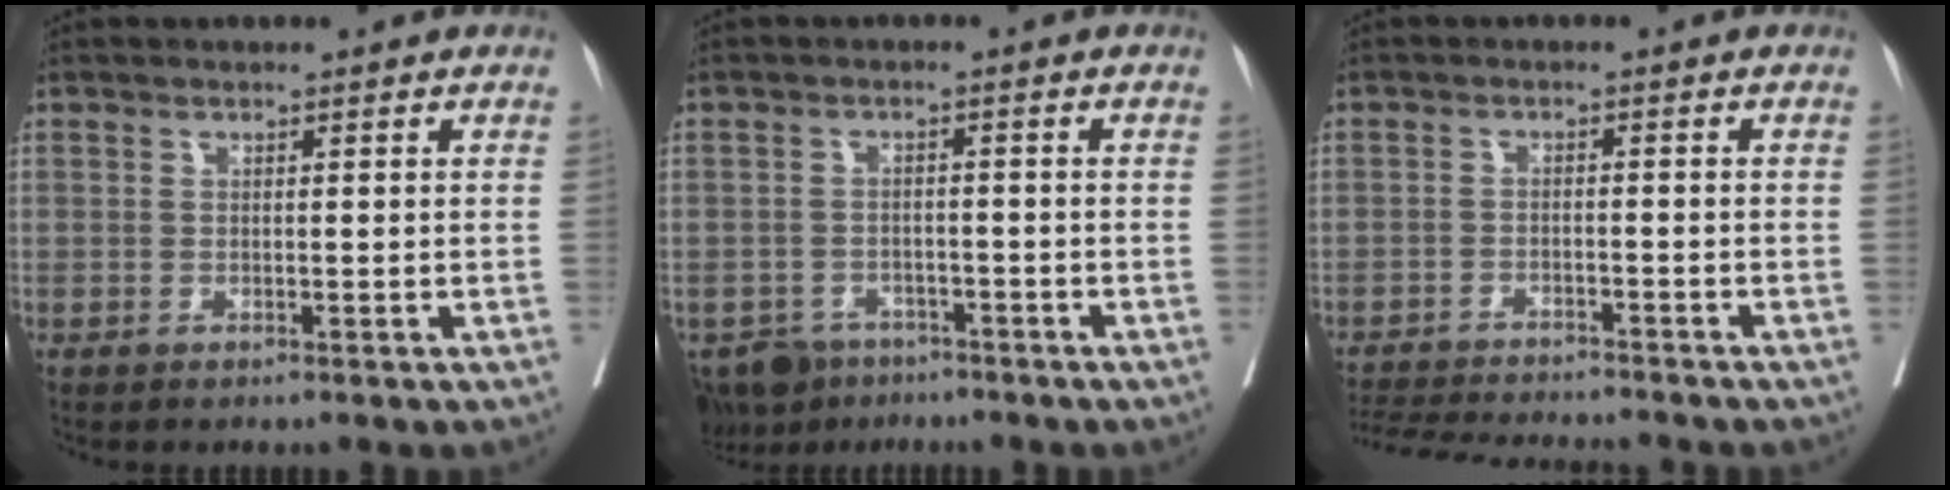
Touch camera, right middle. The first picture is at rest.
{"total": 6.0, "force": [-4.8, 3.5, 0.7], "torque": [-0.007, -0.001, -0.076]}
{"total": 12.6, "force": [-11.8, 1.0, 4.1], "torque": [-0.065, -0.010, -0.170]}